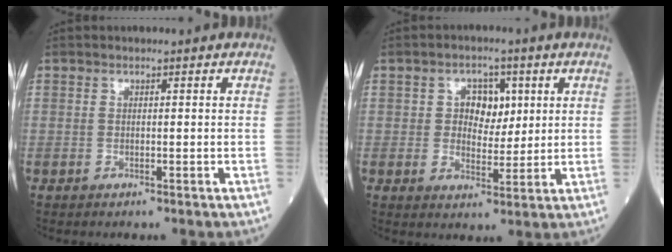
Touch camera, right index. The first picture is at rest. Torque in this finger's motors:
{"motor_torque": [0.03, 0.15, 0.05, 0.00]}